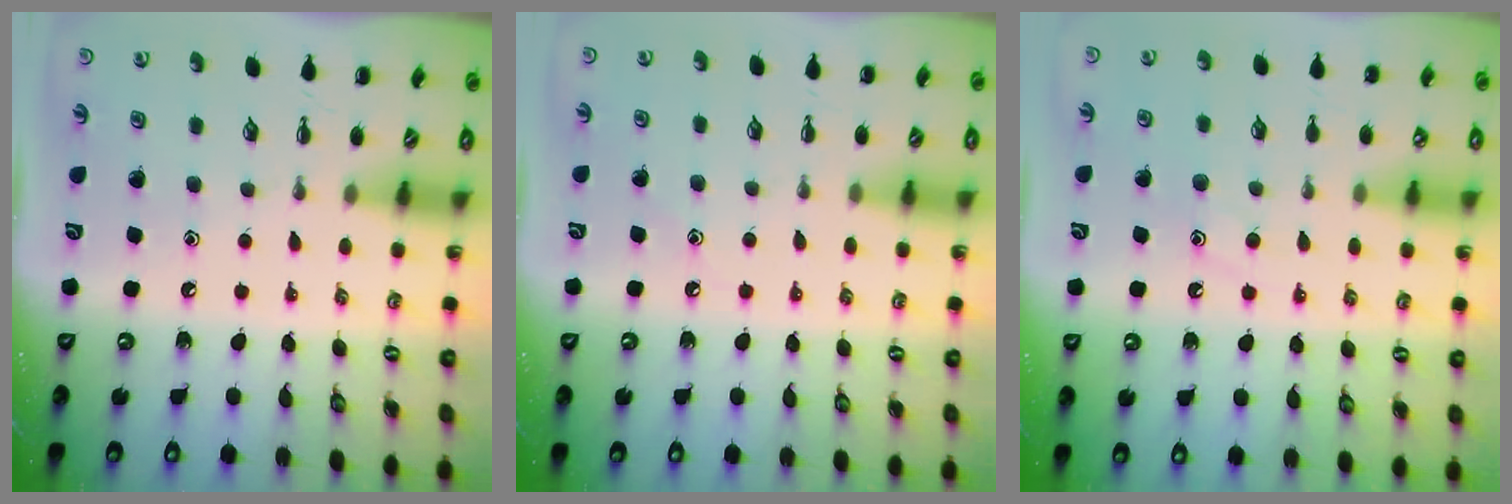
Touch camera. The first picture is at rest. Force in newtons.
{"total": 7.4, "press": 7.1, "slide": 2.1}
{"total": 8.9, "press": 8.9, "slide": 1.1}